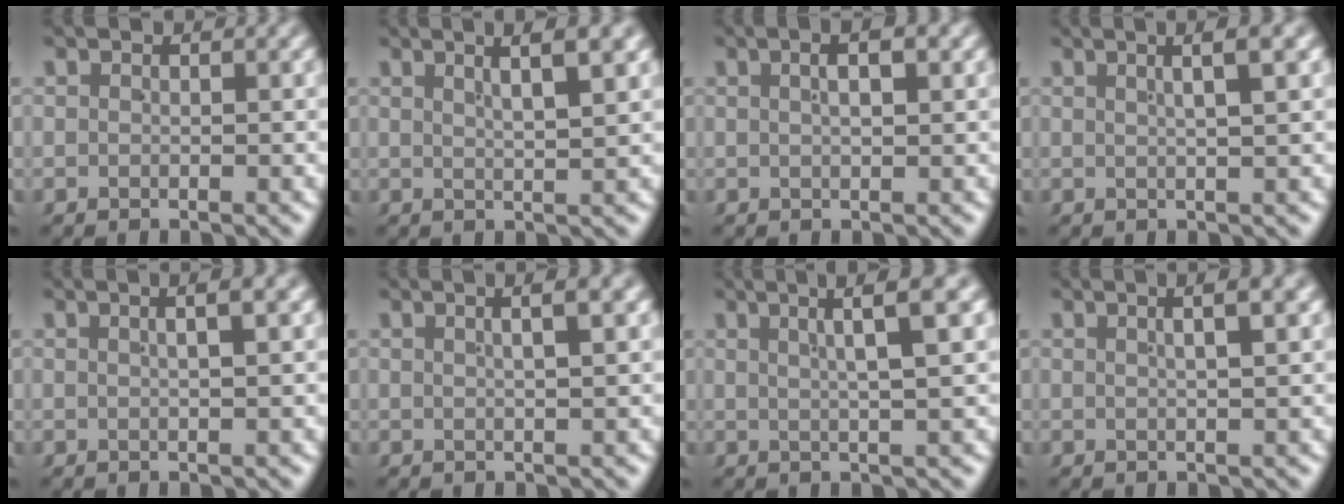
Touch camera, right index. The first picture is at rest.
{"total": 3.5, "force": [2.1, -0.6, 2.7], "torque": [-0.034, 0.012, 0.037]}
{"total": 2.4, "force": [0.9, 0.4, 2.2], "torque": [-0.023, 0.011, 0.013]}
{"total": 3.1, "force": [1.5, -0.4, 2.7], "torque": [-0.030, 0.015, 0.024]}
{"total": 2.2, "force": [0.7, -0.1, 2.1], "torque": [-0.022, 0.012, 0.012]}
{"total": 2.4, "force": [1.0, -0.3, 2.2], "torque": [-0.025, 0.011, 0.016]}
{"total": 4.8, "force": [2.7, -0.5, 3.9], "torque": [-0.050, 0.021, 0.040]}
{"total": 2.6, "force": [1.0, -0.2, 2.4], "torque": [-0.027, 0.011, 0.017]}